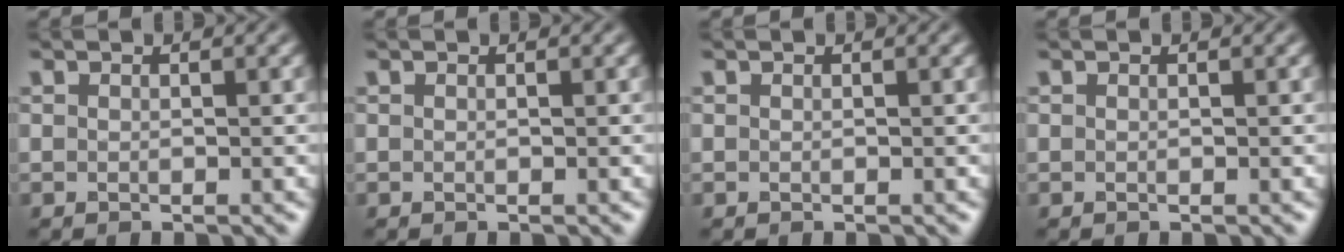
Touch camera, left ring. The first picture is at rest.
{"total": 0.0}
{"total": 0.0}
{"total": 0.0}